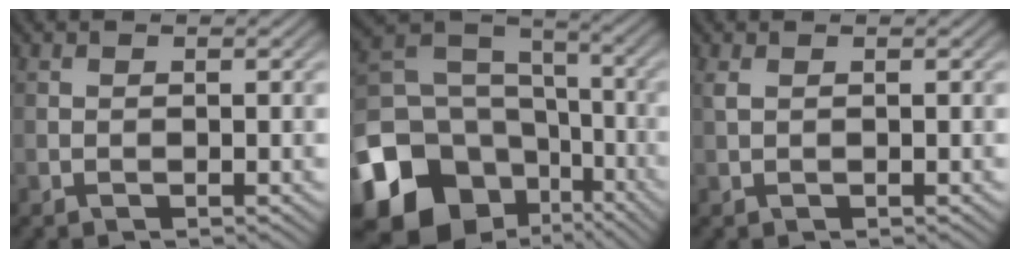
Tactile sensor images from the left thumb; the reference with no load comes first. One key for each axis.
{"total": 18.4, "fx": -8.7, "fy": 14.2, "fz": 7.8, "tx": -0.225, "ty": -0.046, "tz": -0.142}
{"total": 0.9, "fx": 0.4, "fy": 0.2, "fz": 0.7, "tx": -0.026, "ty": 0.005, "tz": 0.010}